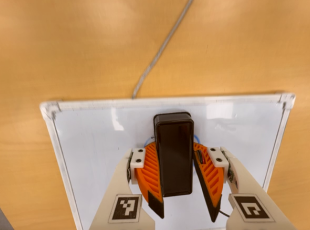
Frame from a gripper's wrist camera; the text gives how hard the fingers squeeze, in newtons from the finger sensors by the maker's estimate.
{"total": 10.7, "left": 12.0, "right": 9.4}